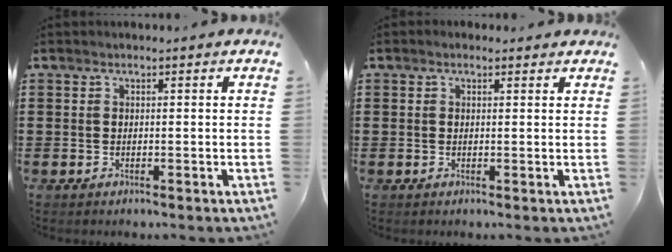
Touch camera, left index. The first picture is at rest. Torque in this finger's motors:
{"motor_torque": [2.14, 0.00, 0.39, 0.03]}